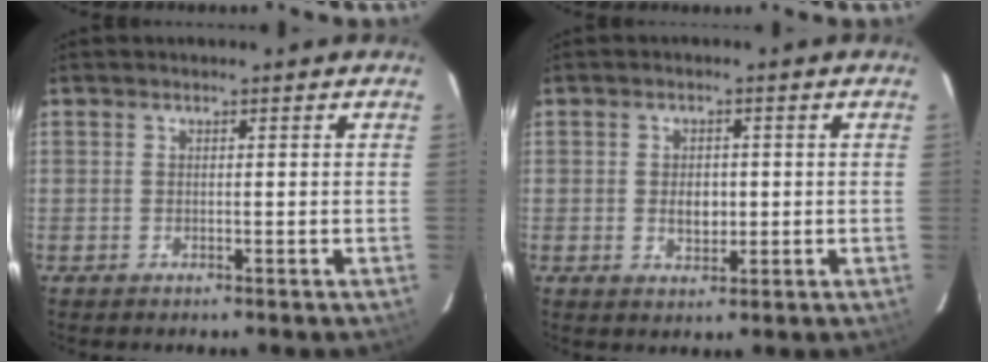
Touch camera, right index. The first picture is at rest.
{"total": 3.7, "force": [-0.2, 2.4, 2.8], "torque": [-0.047, 0.000, -0.001]}